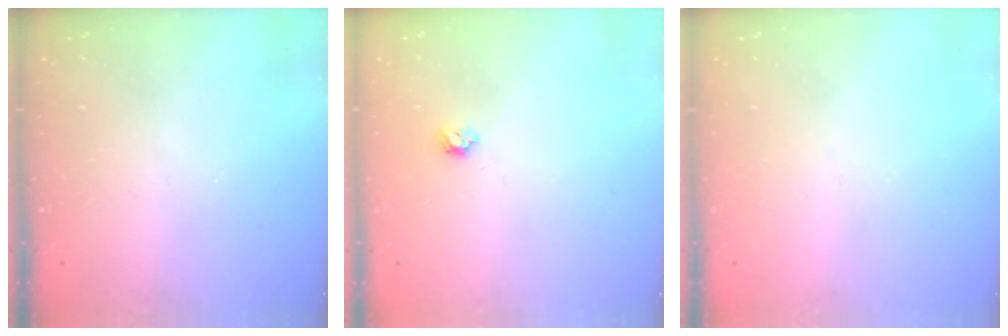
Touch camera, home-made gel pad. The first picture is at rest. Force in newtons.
{"total": 3.8, "press": 3.7, "slide": 0.6}
{"total": 0.0}